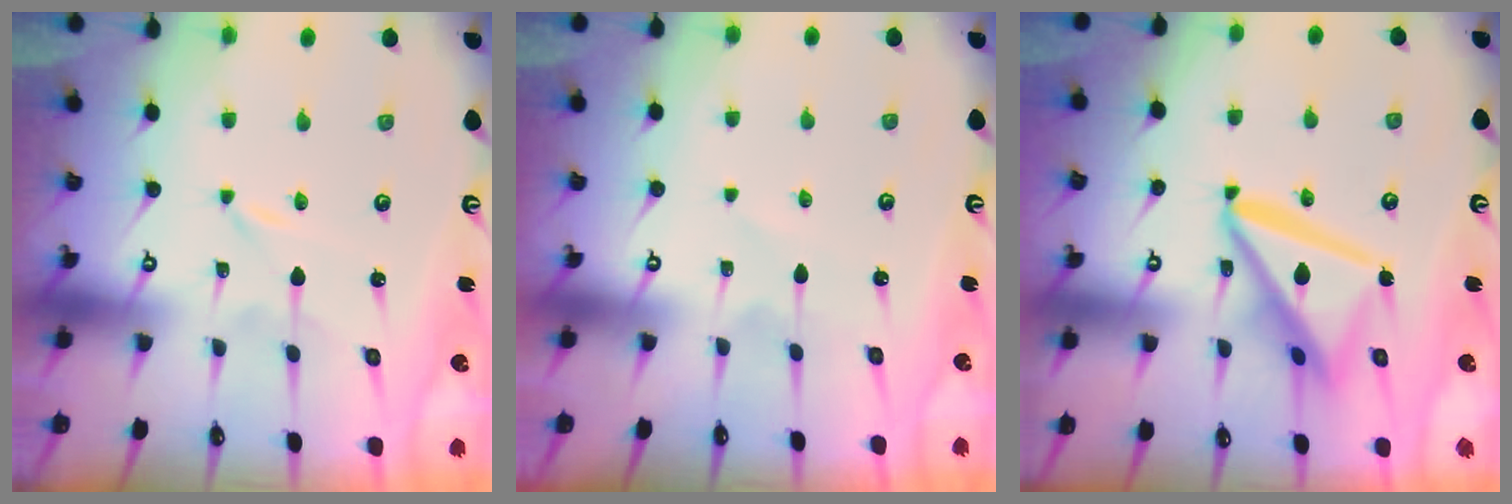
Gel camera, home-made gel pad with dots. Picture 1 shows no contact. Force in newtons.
{"total": 3.3, "press": 3.3, "slide": 0.4}
{"total": 16.5, "press": 16.4, "slide": 1.9}